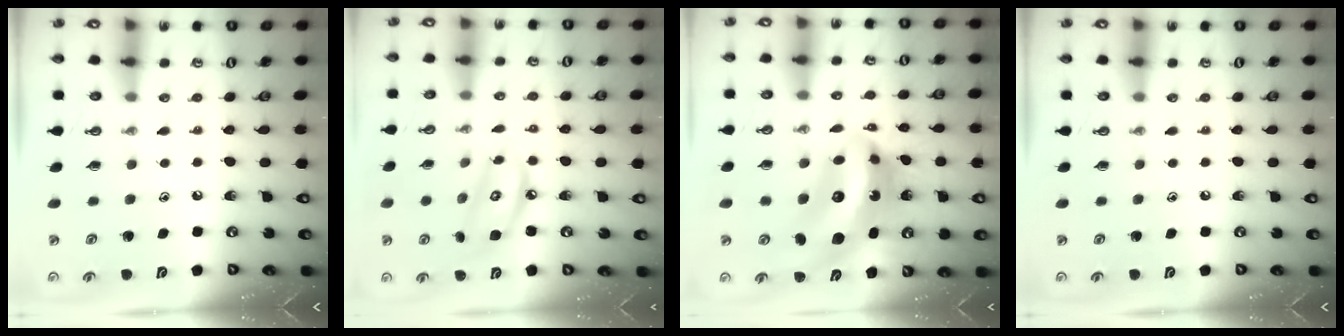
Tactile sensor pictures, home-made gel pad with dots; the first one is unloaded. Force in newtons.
{"total": 8.2, "press": 8.2, "slide": 0.7}
{"total": 14.0, "press": 14.0, "slide": 1.5}
{"total": 0.0}